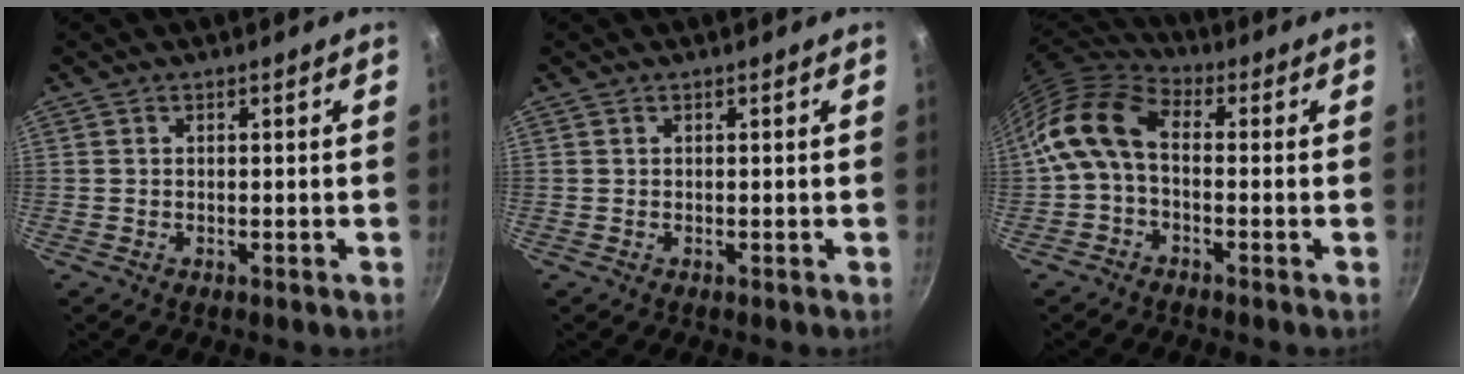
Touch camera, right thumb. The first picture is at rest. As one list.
[{"total": 0.0}, {"total": 11.7, "force": [-0.3, 7.0, 9.4], "torque": [-0.185, 0.033, -0.021]}]